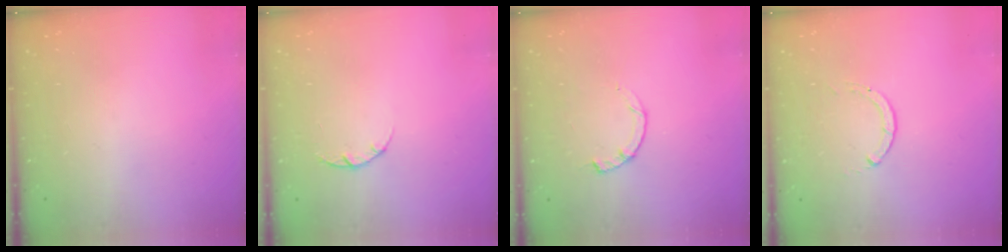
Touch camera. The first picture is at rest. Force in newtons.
{"total": 3.1, "press": 3.0, "slide": 0.4}
{"total": 2.3, "press": 2.3, "slide": 0.4}
{"total": 0.0}